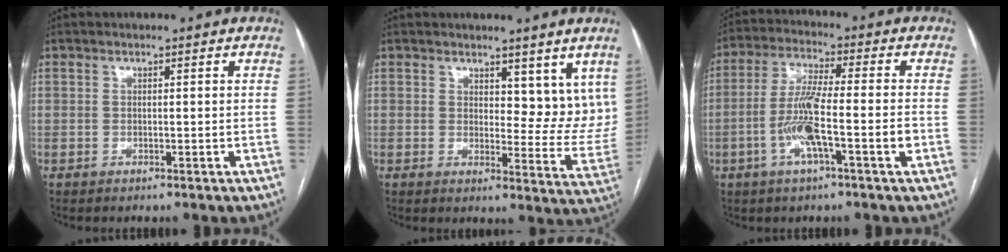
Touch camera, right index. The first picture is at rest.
{"total": 8.7, "force": [6.1, 4.1, 4.6], "torque": [-0.040, -0.022, 0.078]}
{"total": 9.7, "force": [-2.9, 0.4, 9.3], "torque": [-0.179, 0.003, -0.059]}